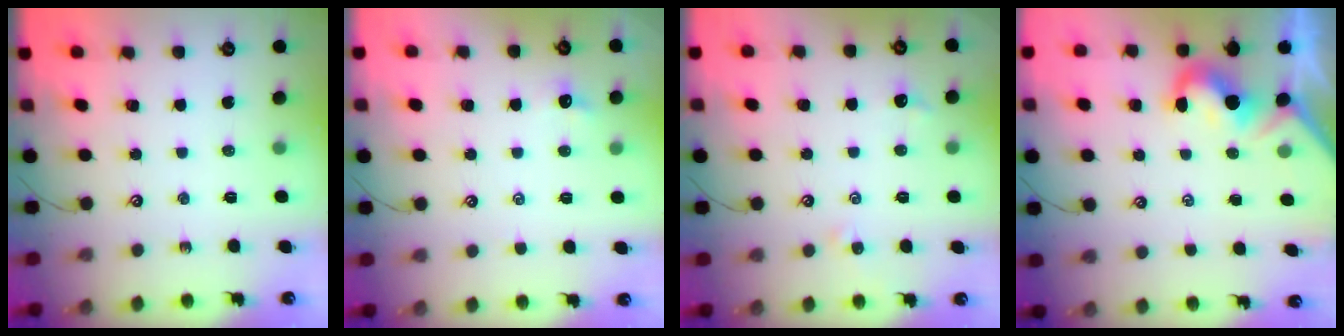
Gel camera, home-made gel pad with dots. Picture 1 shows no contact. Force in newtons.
{"total": 0.7, "press": 0.4, "slide": 0.6}
{"total": 1.1, "press": 1.0, "slide": 0.5}
{"total": 2.0, "press": 1.8, "slide": 0.9}